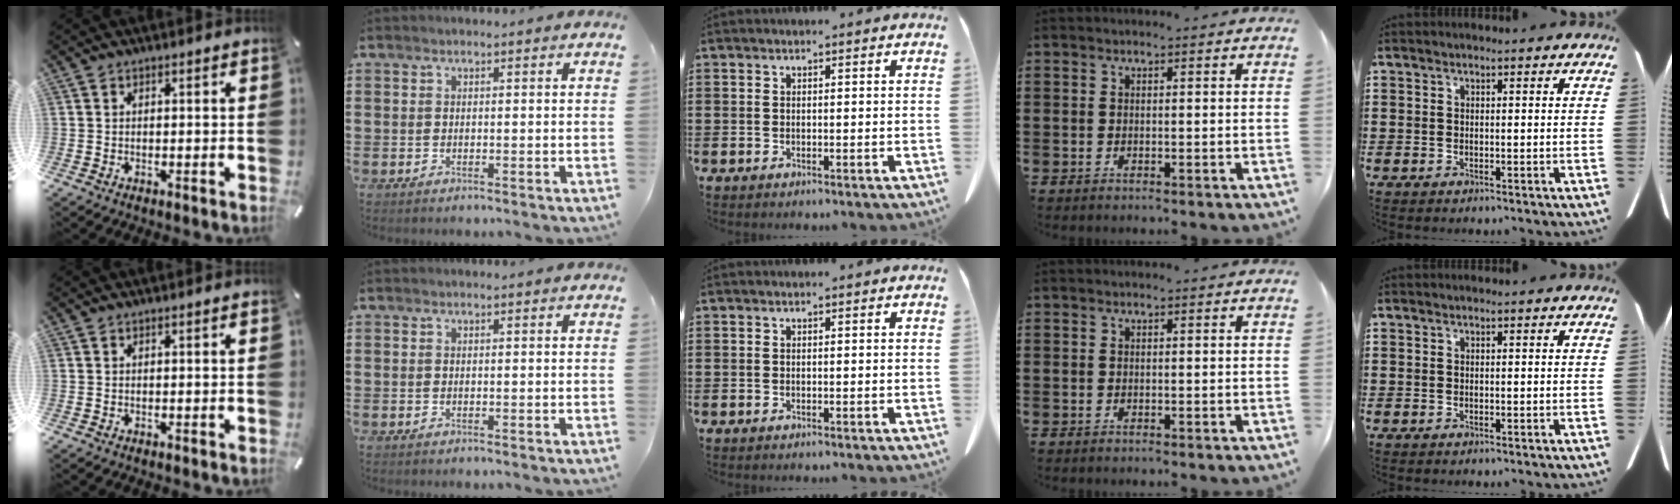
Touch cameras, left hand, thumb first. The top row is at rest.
{}